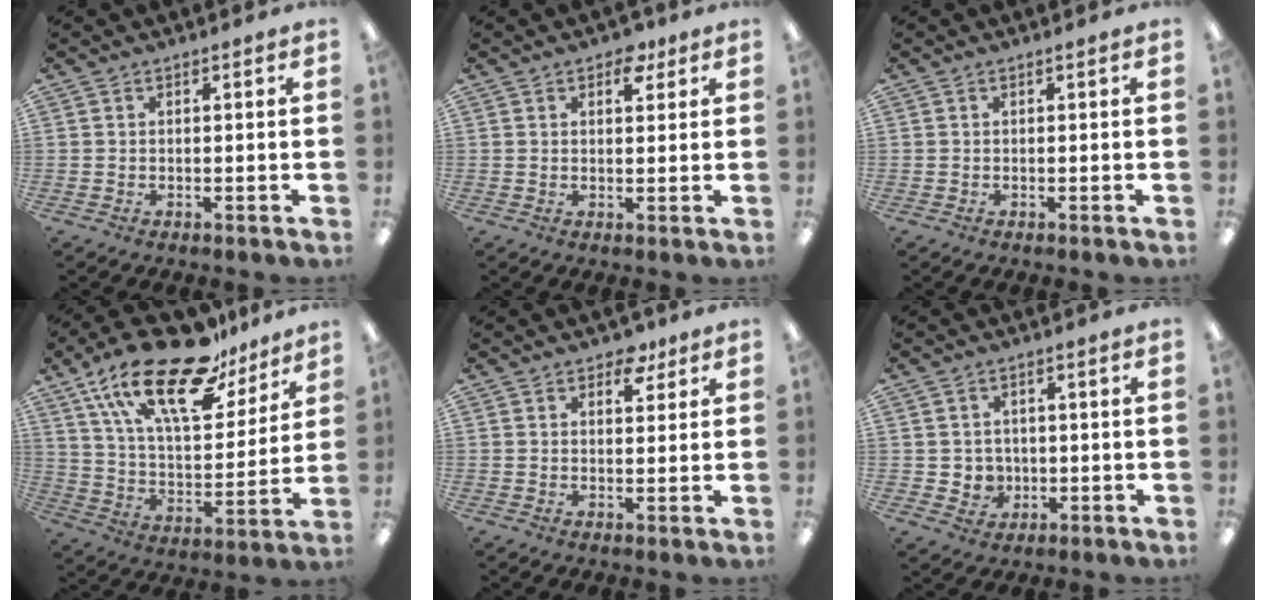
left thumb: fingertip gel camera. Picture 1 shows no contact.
{"total": 4.5, "force": [2.6, 2.5, 2.6], "torque": [-0.016, -0.010, 0.038]}
{"total": 0.0}
{"total": 24.8, "force": [16.5, 9.8, 15.7], "torque": [-0.282, -0.092, 0.282]}
{"total": 5.3, "force": [3.5, 3.1, 2.5], "torque": [-0.008, -0.014, 0.054]}
{"total": 3.9, "force": [0.7, 3.8, 0.2], "torque": [-0.001, -0.002, 0.012]}